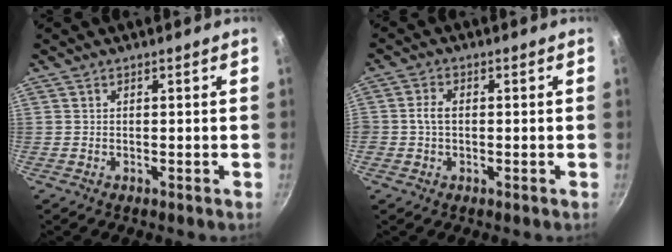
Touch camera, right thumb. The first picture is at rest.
{"total": 3.0, "force": [-0.1, 2.1, 2.1], "torque": [-0.036, 0.010, -0.004]}